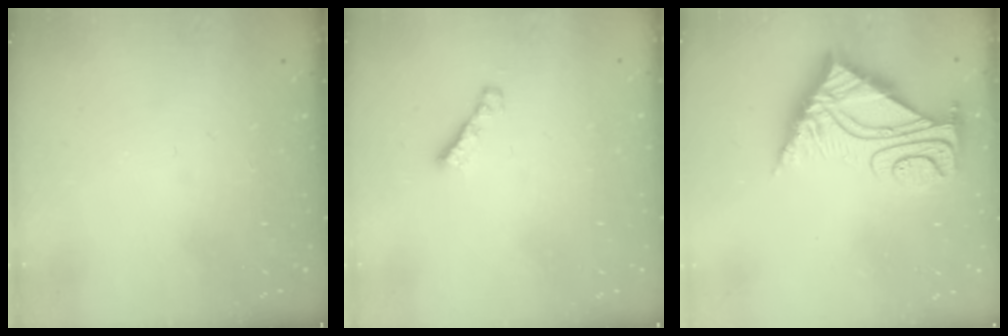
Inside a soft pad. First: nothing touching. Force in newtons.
{"total": 2.3, "press": 2.3, "slide": 0.4}
{"total": 9.9, "press": 9.8, "slide": 1.0}